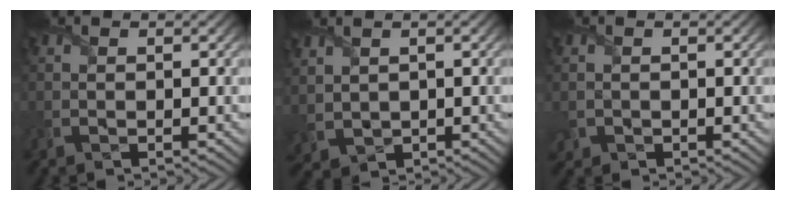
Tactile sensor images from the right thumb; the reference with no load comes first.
{"total": 2.9, "force": [1.3, 2.2, 1.3], "torque": [-0.059, -0.006, 0.031]}
{"total": 1.3, "force": [-0.3, 1.3, 0.1], "torque": [-0.007, -0.006, -0.004]}